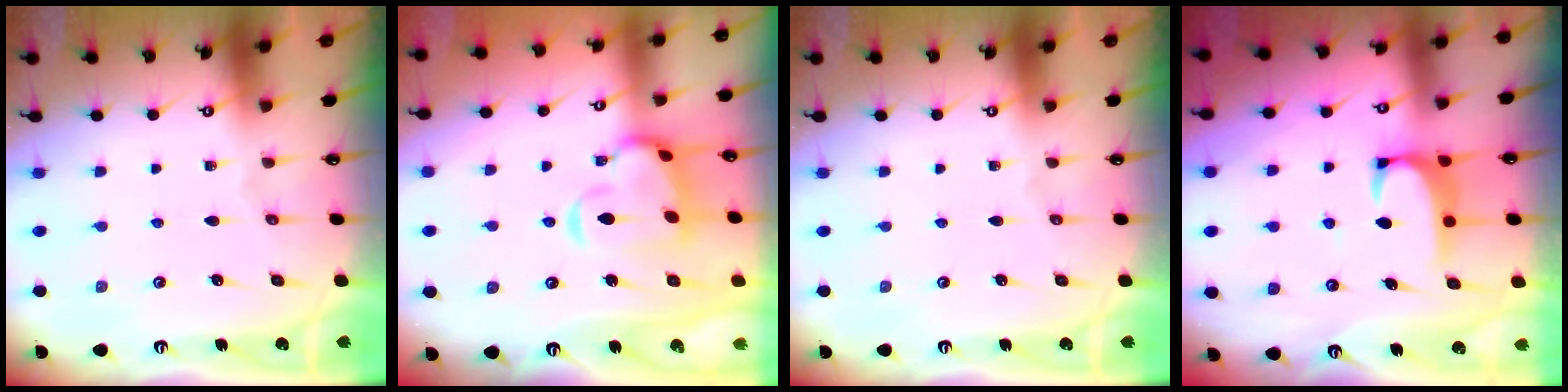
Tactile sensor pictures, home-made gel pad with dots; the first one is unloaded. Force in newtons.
{"total": 7.9, "press": 7.8, "slide": 1.5}
{"total": 0.0}
{"total": 1.9, "press": 1.9, "slide": 0.3}